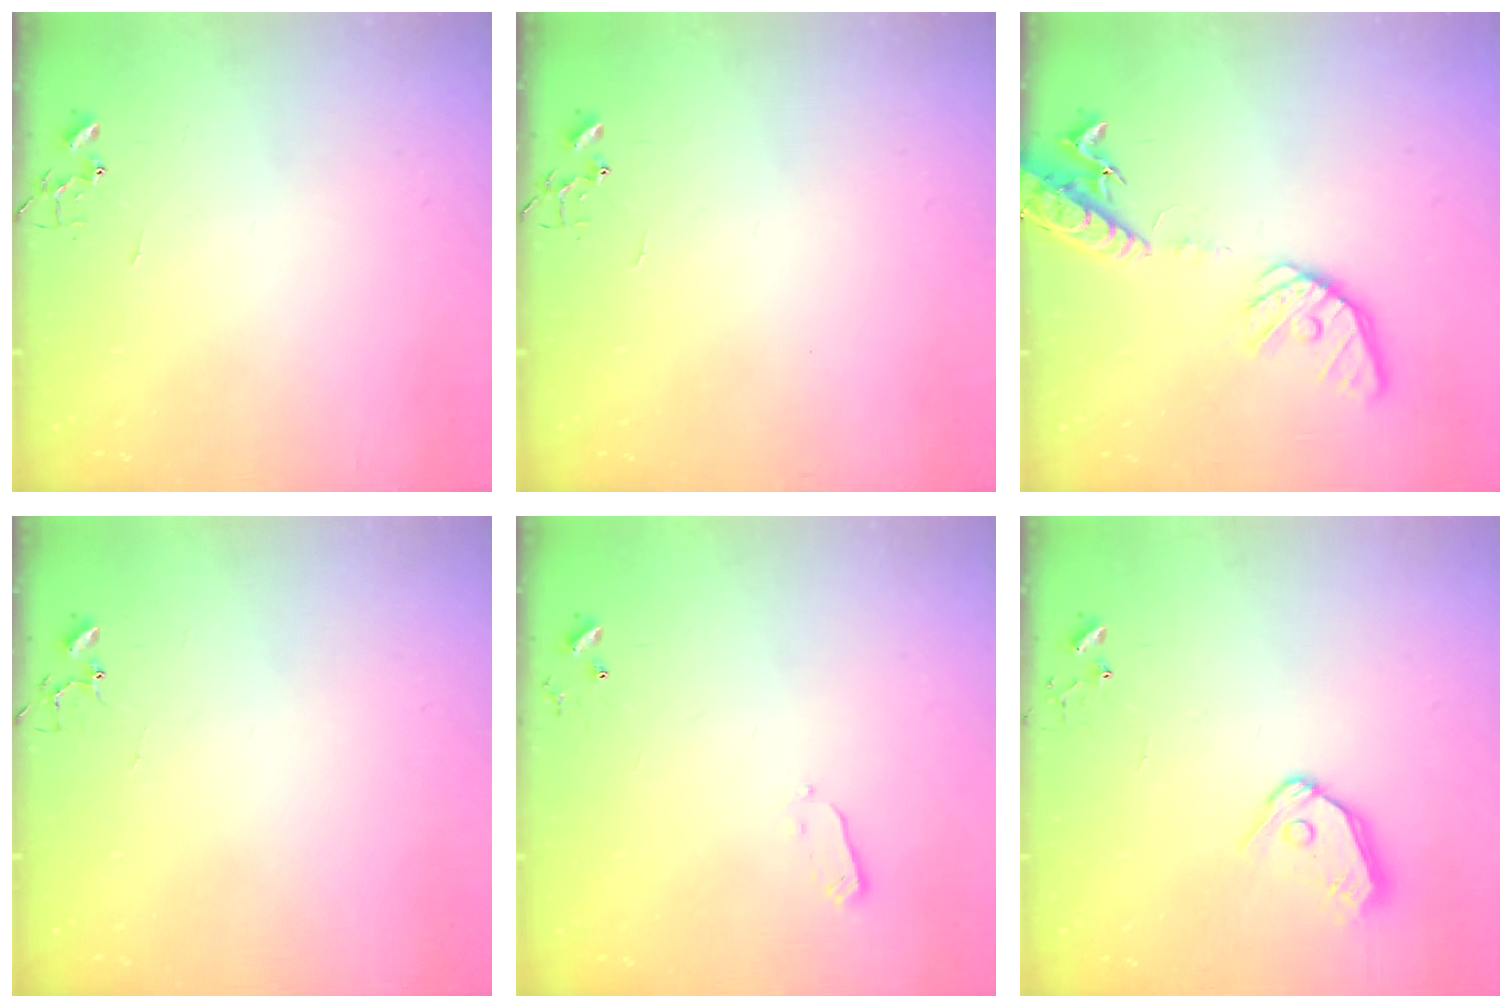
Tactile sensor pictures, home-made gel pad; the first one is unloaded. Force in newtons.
{"total": 0.0}
{"total": 16.0, "press": 15.8, "slide": 2.5}
{"total": 3.7, "press": 3.7, "slide": 0.3}
{"total": 2.4, "press": 2.3, "slide": 0.4}
{"total": 9.4, "press": 9.4, "slide": 0.7}